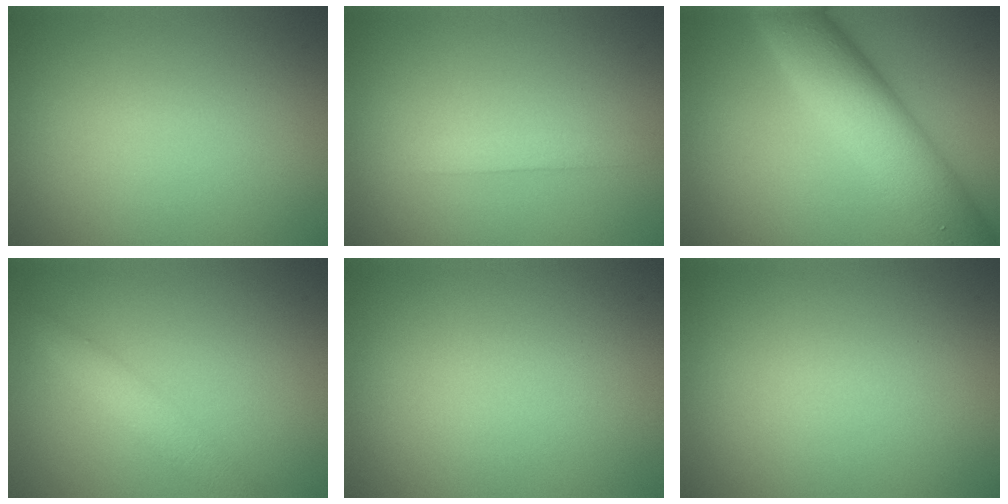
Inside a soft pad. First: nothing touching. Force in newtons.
{"total": 1.5, "press": 1.5, "slide": 0.1}
{"total": 9.1, "press": 9.1, "slide": 0.2}
{"total": 2.7, "press": 2.7, "slide": 0.1}
{"total": 0.0}
{"total": 0.0}